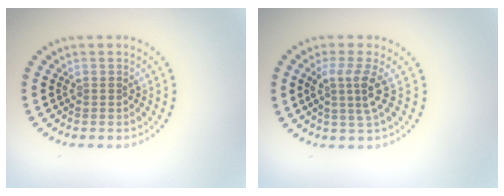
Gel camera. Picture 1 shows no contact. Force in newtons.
{"total": 2.9, "press": 2.1, "slide": 2.0}